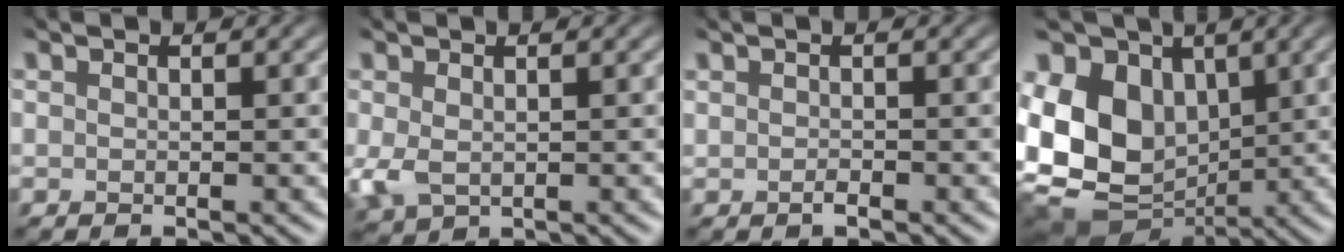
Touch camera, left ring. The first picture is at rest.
{"total": 2.2, "force": [0.3, 1.4, 1.7], "torque": [-0.050, -0.001, 0.010]}
{"total": 0.7, "force": [-0.3, 0.3, 0.6], "torque": [-0.014, -0.005, -0.004]}
{"total": 11.5, "force": [-0.2, 8.8, 7.3], "torque": [-0.155, -0.005, 0.004]}